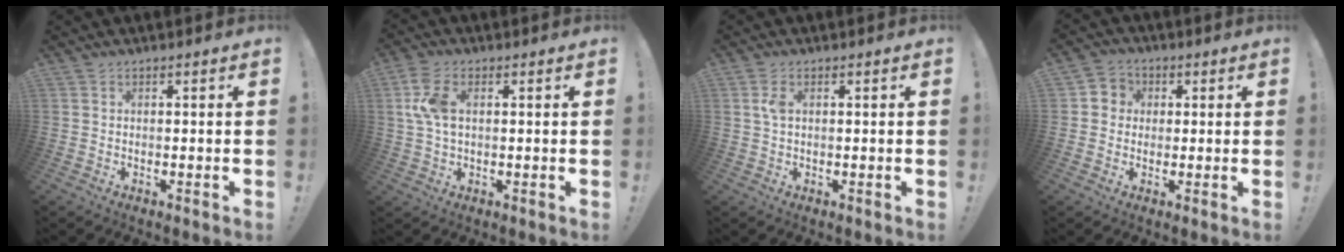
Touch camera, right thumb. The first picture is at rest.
{"total": 8.1, "force": [1.5, 4.9, 6.3], "torque": [-0.136, 0.006, 0.029]}
{"total": 2.7, "force": [0.7, 1.4, 2.2], "torque": [-0.045, 0.006, 0.011]}
{"total": 4.7, "force": [-0.4, 4.5, 1.3], "torque": [-0.023, 0.012, -0.006]}